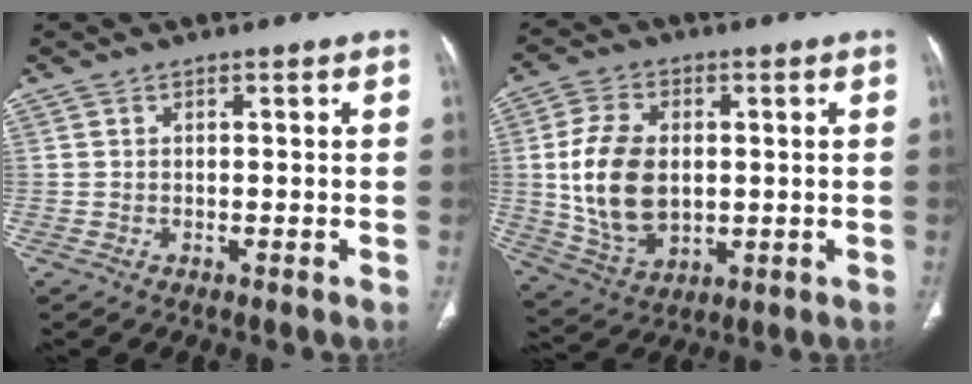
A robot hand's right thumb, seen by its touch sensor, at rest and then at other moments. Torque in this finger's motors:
{"motor_torque": [-0.26, 1.06, 0.87, 0.46, 0.17]}